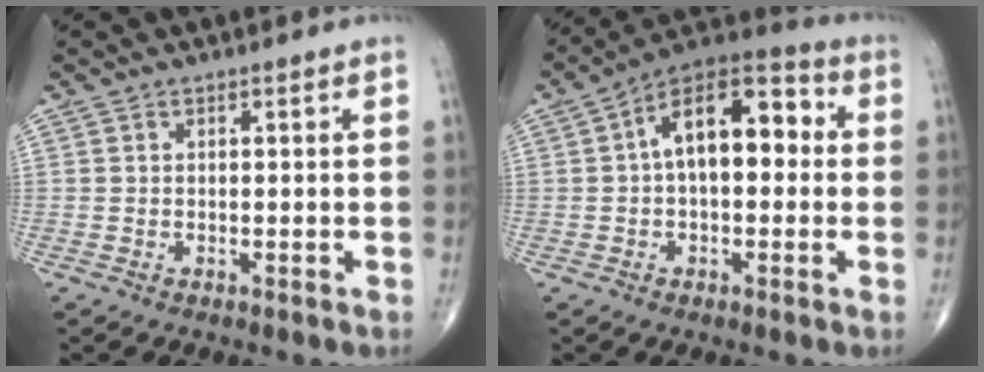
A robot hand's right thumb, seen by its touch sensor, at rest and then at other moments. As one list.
[{"total": 14.8, "force": [1.7, 7.9, 12.3], "torque": [-0.171, 0.044, 0.013]}]